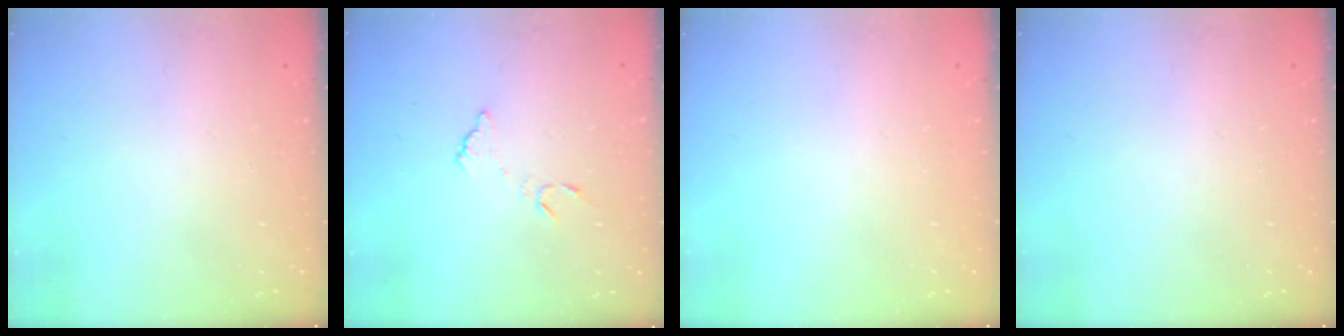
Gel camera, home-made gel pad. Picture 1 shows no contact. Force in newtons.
{"total": 5.8, "press": 5.8, "slide": 0.4}
{"total": 0.0}
{"total": 0.0}